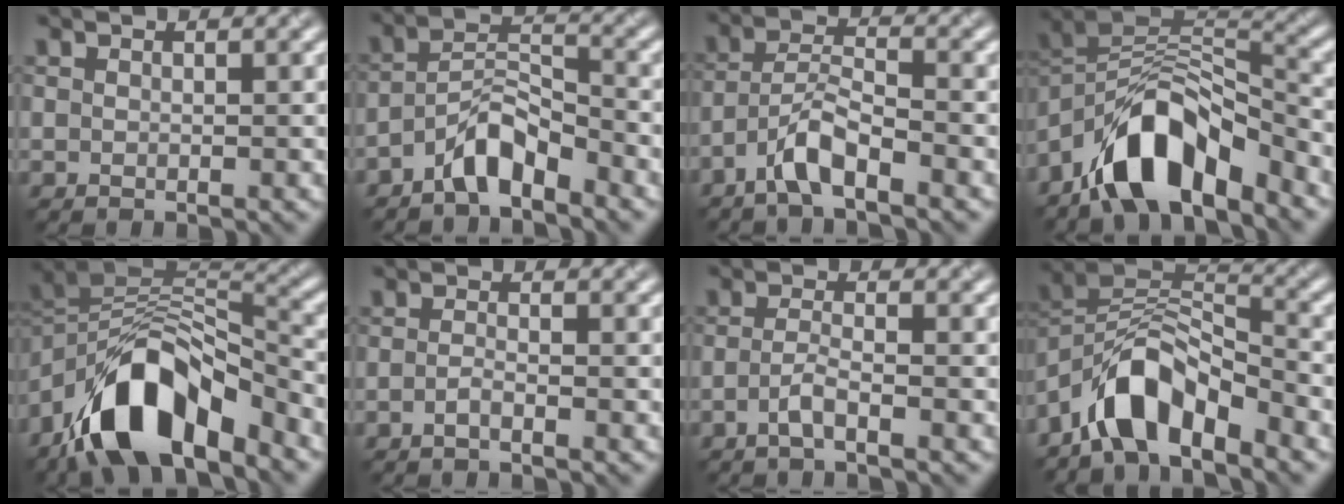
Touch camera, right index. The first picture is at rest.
{"total": 4.2, "force": [-3.1, 1.4, 2.4], "torque": [-0.040, 0.019, -0.063]}
{"total": 3.9, "force": [-2.7, 0.7, 2.7], "torque": [-0.054, 0.013, -0.059]}
{"total": 8.9, "force": [-6.0, 3.5, 5.6], "torque": [-0.084, 0.010, -0.112]}
{"total": 11.2, "force": [-6.9, 4.6, 7.5], "torque": [-0.124, 0.009, -0.135]}
{"total": 1.2, "force": [-0.8, 0.3, 0.9], "torque": [-0.017, 0.001, -0.018]}
{"total": 2.0, "force": [-1.2, 0.3, 1.6], "torque": [-0.034, 0.004, -0.030]}
{"total": 7.0, "force": [-4.8, 2.7, 4.3], "torque": [-0.067, 0.008, -0.093]}